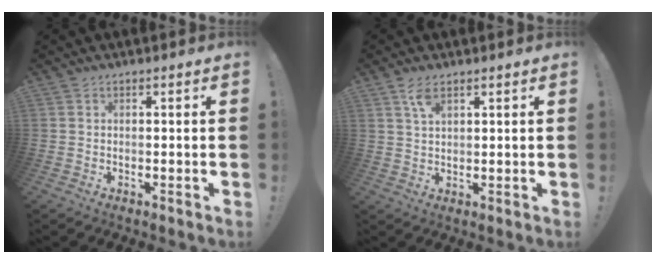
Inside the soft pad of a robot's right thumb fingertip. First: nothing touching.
{"total": 4.4, "force": [2.6, 1.8, 3.0], "torque": [-0.051, -0.011, 0.045]}